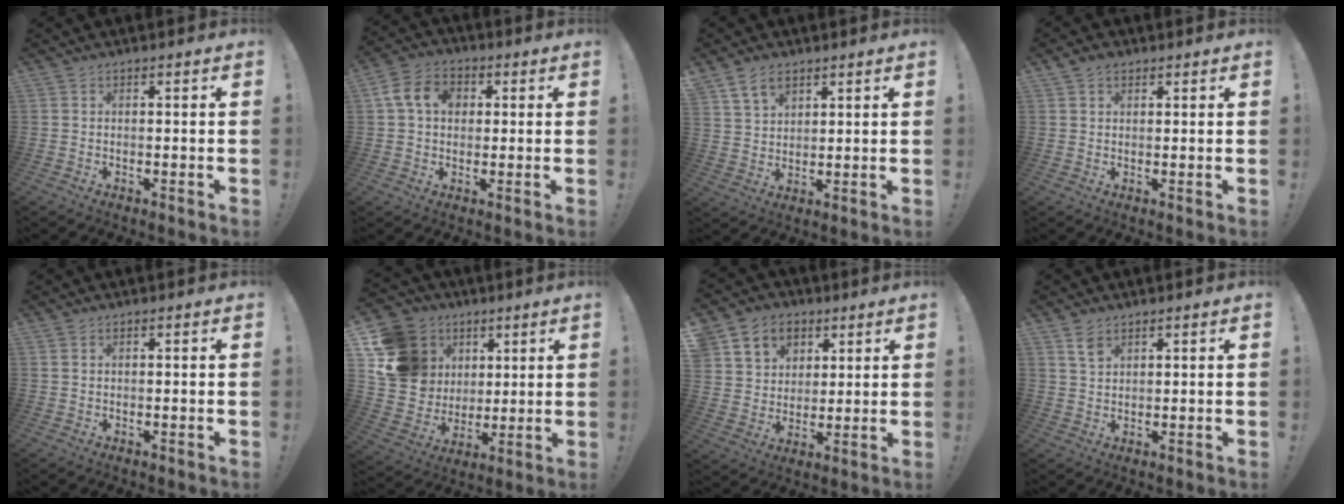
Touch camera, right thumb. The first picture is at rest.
{"total": 10.6, "force": [2.4, 7.9, 6.6], "torque": [-0.114, 0.018, 0.045]}
{"total": 7.5, "force": [4.9, 4.7, 3.0], "torque": [-0.056, -0.020, 0.099]}
{"total": 2.4, "force": [1.5, 1.6, 0.9], "torque": [-0.019, -0.003, 0.029]}
{"total": 0.6, "force": [0.4, 0.4, 0.2], "torque": [-0.011, 0.004, 0.010]}
{"total": 18.4, "force": [6.4, 15.8, 7.0], "torque": [-0.129, -0.019, 0.153]}
{"total": 9.0, "force": [4.3, 7.8, 1.4], "torque": [-0.023, -0.031, 0.091]}
{"total": 4.0, "force": [2.6, 2.2, 2.0], "torque": [-0.023, -0.016, 0.047]}